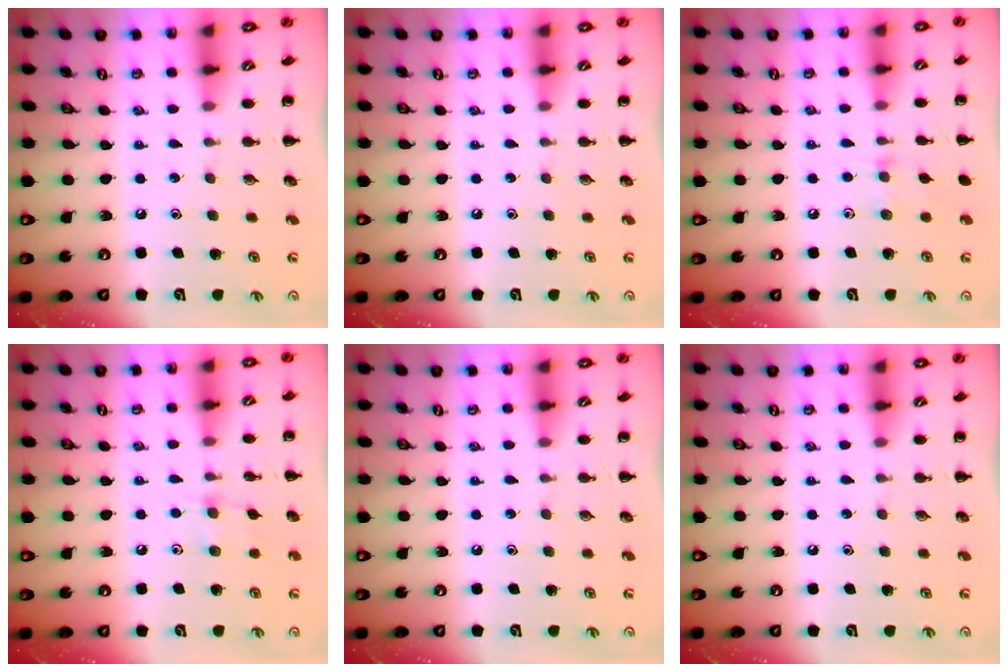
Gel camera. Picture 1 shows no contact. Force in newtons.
{"total": 0.0}
{"total": 5.9, "press": 5.7, "slide": 1.4}
{"total": 5.5, "press": 5.2, "slide": 1.7}
{"total": 0.0}
{"total": 0.0}